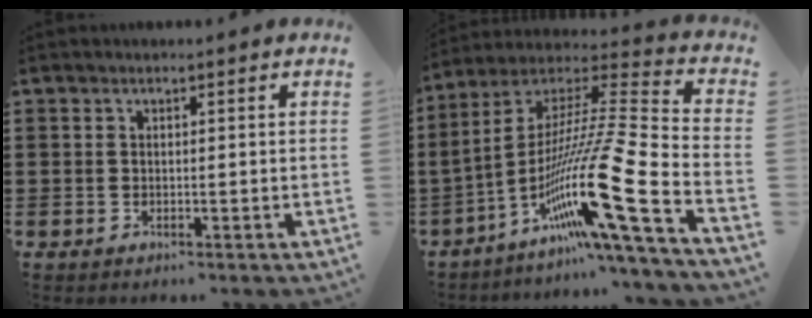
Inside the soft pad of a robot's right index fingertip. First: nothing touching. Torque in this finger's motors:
{"motor_torque": [2.14, 0.00, 1.05, 0.21]}